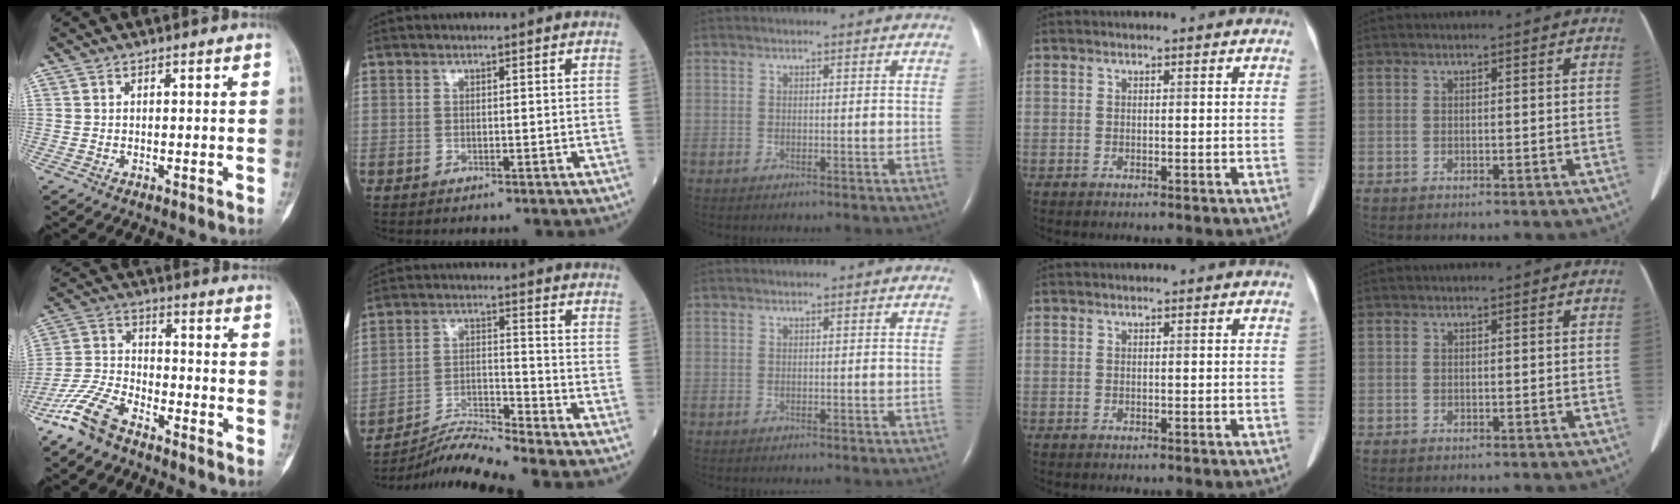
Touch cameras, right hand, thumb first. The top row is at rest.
{"thumb": {"total": 10.5, "force": [-7.7, 4.3, 5.7], "torque": [-0.131, 0.035, -0.162]}, "index": {"total": 7.7, "force": [-7.2, -2.4, 1.3], "torque": [-0.036, 0.002, -0.130]}}